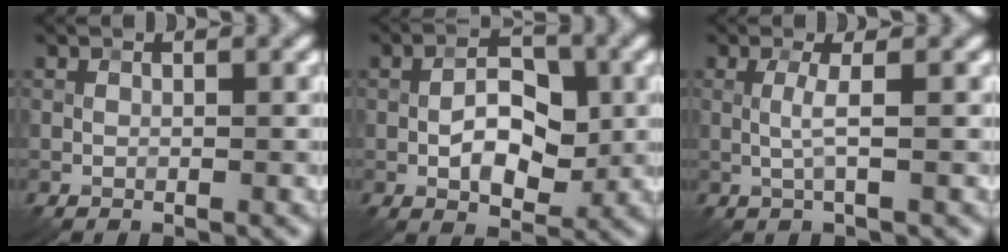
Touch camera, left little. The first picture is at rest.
{"total": 5.3, "force": [-0.8, 3.0, 4.3], "torque": [-0.069, 0.002, -0.014]}
{"total": 1.7, "force": [0.0, 0.1, 1.7], "torque": [-0.036, 0.000, -0.001]}